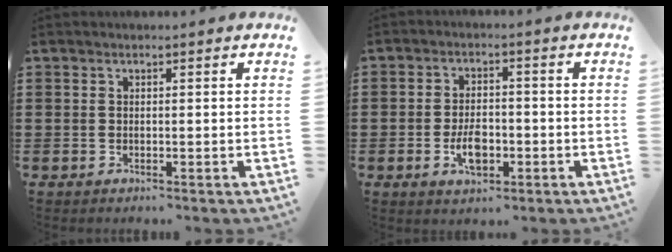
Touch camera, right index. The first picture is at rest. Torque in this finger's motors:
{"motor_torque": [2.14, 0.00, 0.20, 0.05]}